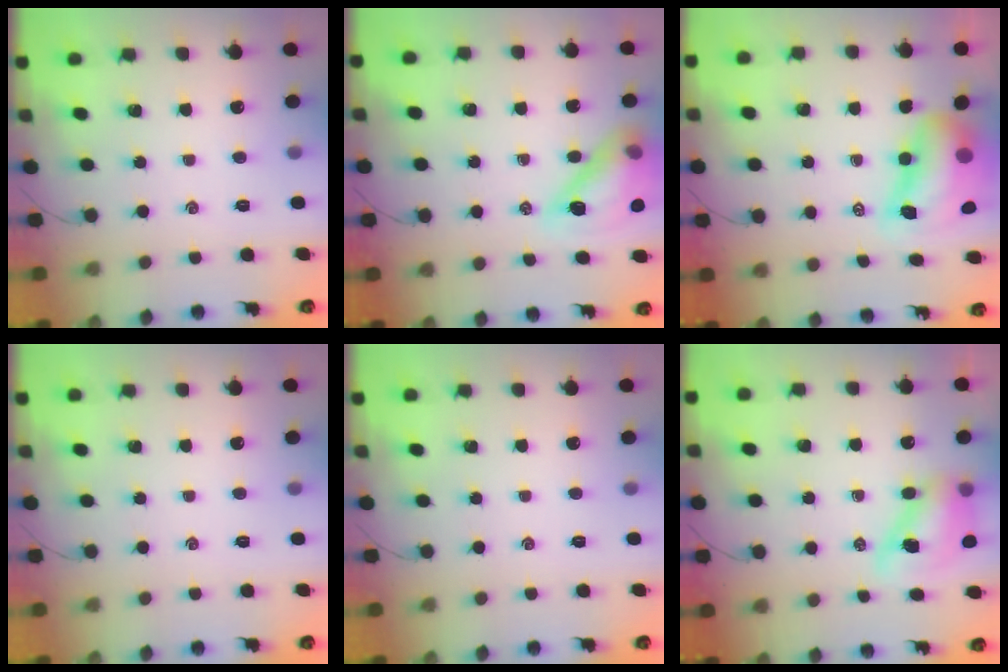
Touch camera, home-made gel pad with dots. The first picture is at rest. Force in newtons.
{"total": 15.5, "press": 14.8, "slide": 4.5}
{"total": 11.4, "press": 10.8, "slide": 3.7}
{"total": 0.0}
{"total": 0.0}
{"total": 10.2, "press": 10.0, "slide": 2.2}